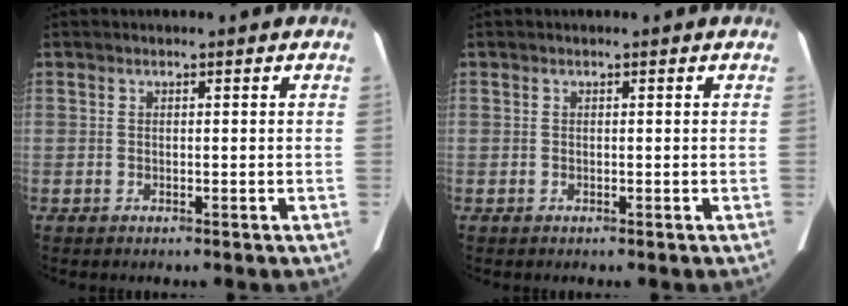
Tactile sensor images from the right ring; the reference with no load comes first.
{"total": 0.0}